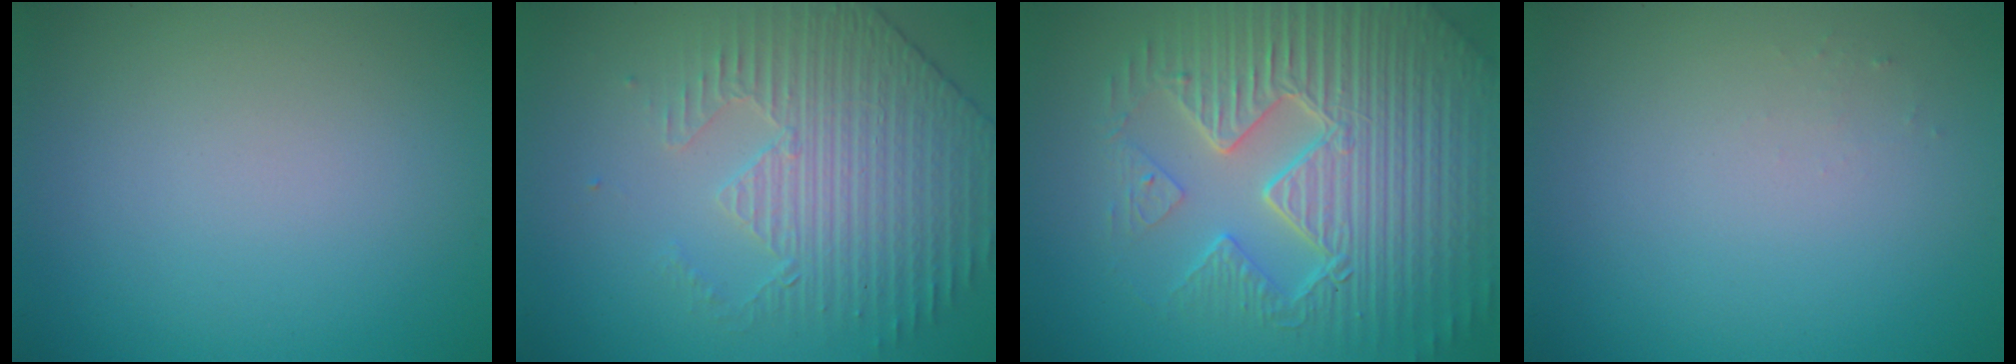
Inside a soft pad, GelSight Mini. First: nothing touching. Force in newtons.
{"total": 4.4, "press": 3.8, "slide": 2.3}
{"total": 9.5, "press": 6.7, "slide": 6.8}
{"total": 0.5, "press": 0.5, "slide": 0.2}